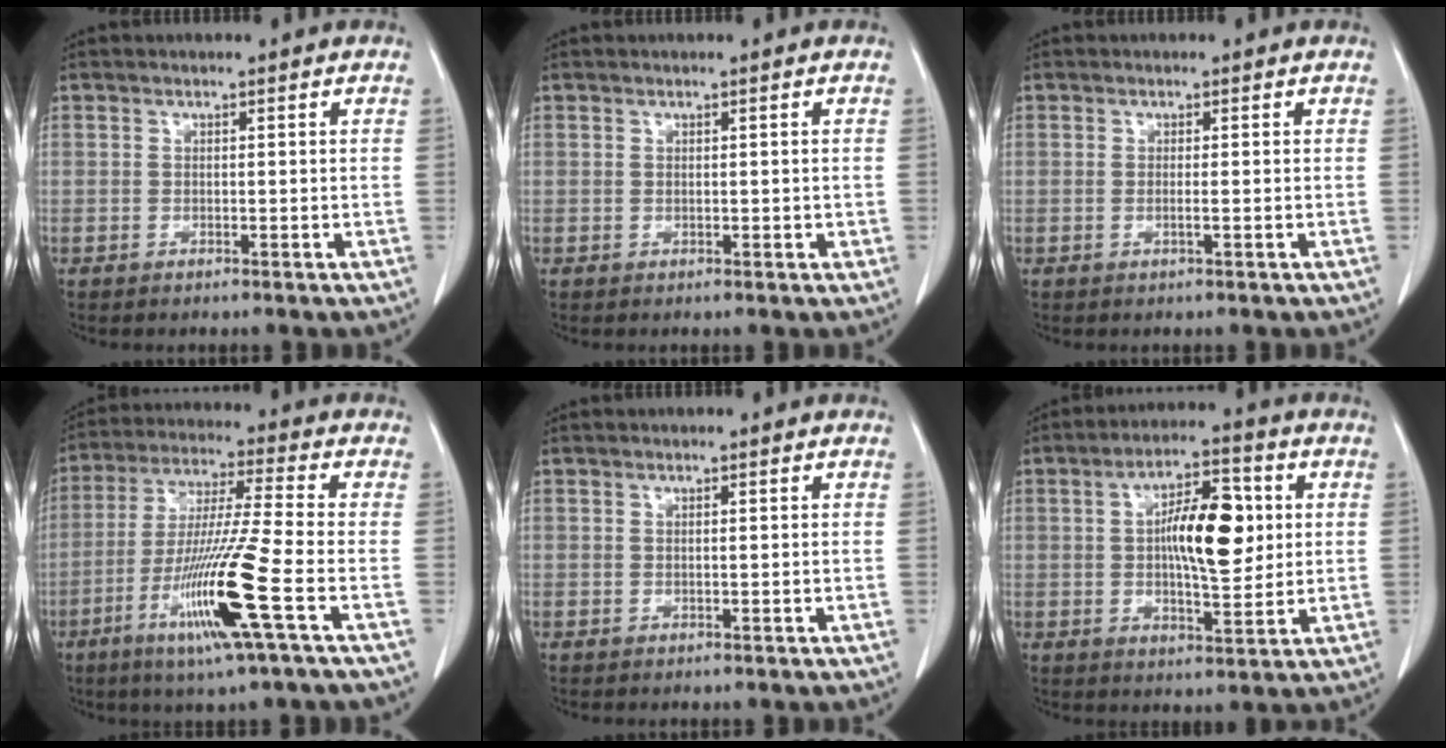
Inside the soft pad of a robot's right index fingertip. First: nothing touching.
{"total": 0.7, "force": [-0.1, 0.4, 0.6], "torque": [-0.008, 0.000, 0.000]}
{"total": 0.8, "force": [-0.3, -0.2, 0.7], "torque": [-0.012, 0.000, -0.006]}
{"total": 15.0, "force": [-5.8, -1.1, 13.8], "torque": [-0.278, -0.026, -0.112]}
{"total": 0.0}
{"total": 11.2, "force": [1.5, 3.7, 10.5], "torque": [-0.179, 0.014, 0.023]}